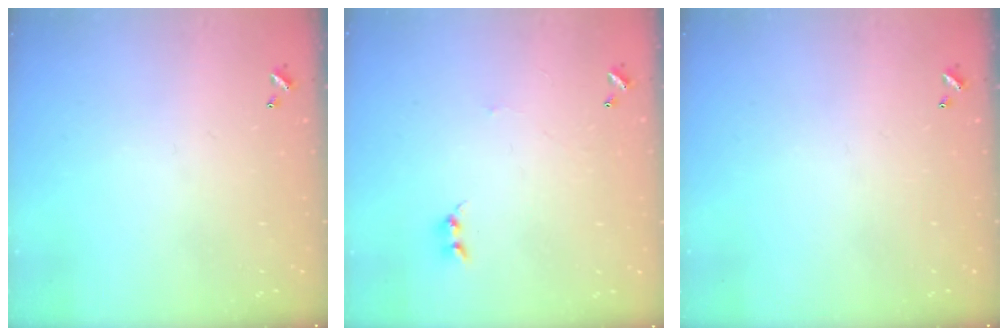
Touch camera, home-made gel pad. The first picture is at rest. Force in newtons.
{"total": 0.0}
{"total": 0.0}